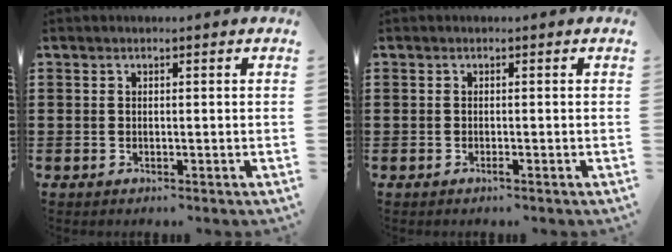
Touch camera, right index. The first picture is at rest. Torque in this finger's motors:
{"motor_torque": [0.02, 0.13, 0.01, 0.02]}